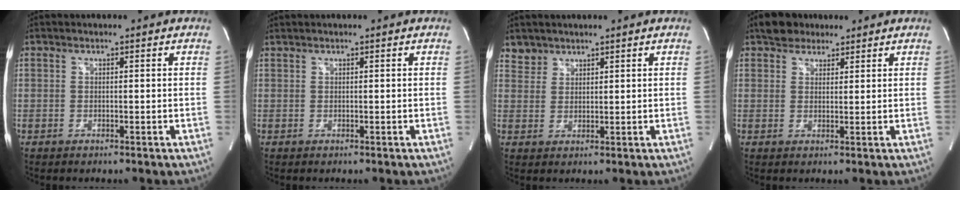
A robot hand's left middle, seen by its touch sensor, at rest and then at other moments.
{"total": 0.0}
{"total": 2.6, "force": [2.2, 1.4, -0.4], "torque": [0.012, 0.008, 0.040]}
{"total": 4.0, "force": [3.0, 2.4, 0.9], "torque": [-0.020, 0.016, 0.052]}